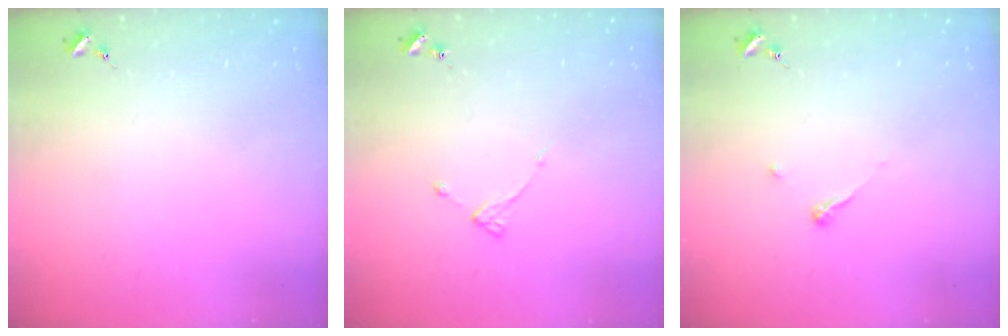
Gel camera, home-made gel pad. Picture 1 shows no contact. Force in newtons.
{"total": 3.6, "press": 3.6, "slide": 0.5}
{"total": 3.6, "press": 3.6, "slide": 0.4}